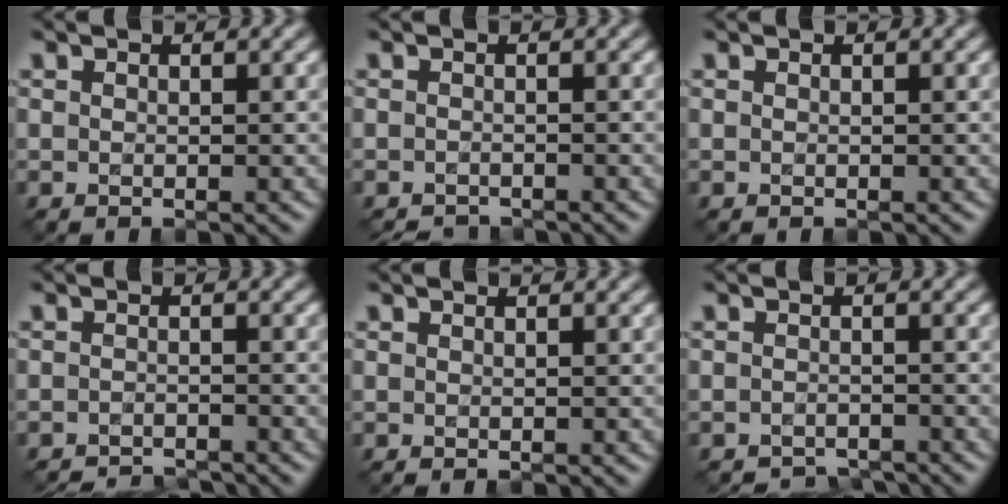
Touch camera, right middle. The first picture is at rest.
{"total": 1.7, "force": [-1.6, 0.3, -0.1], "torque": [0.011, -0.007, -0.025]}
{"total": 0.0}
{"total": 3.2, "force": [-3.2, 0.1, 0.2], "torque": [0.008, -0.005, -0.051]}
{"total": 0.0}
{"total": 2.8, "force": [-2.7, 0.3, -0.2], "torque": [0.009, -0.009, -0.043]}